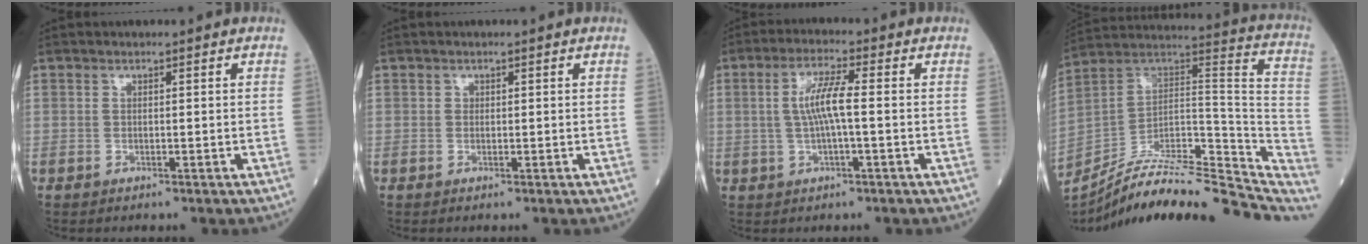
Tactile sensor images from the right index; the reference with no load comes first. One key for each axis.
{"total": 0.0}
{"total": 5.8, "fx": 0.2, "fy": 0.4, "fz": 5.7, "tx": -0.116, "ty": 0.009, "tz": 0.001}
{"total": 28.0, "fx": -24.2, "fy": 6.2, "fz": 12.7, "tx": -0.146, "ty": 0.020, "tz": -0.358}